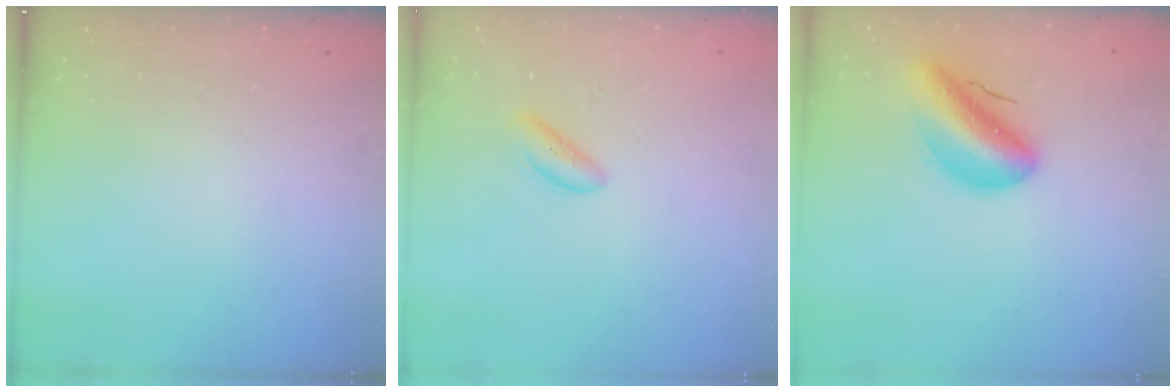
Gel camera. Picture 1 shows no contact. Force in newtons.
{"total": 1.9, "press": 1.9, "slide": 0.4}
{"total": 10.7, "press": 10.4, "slide": 2.8}